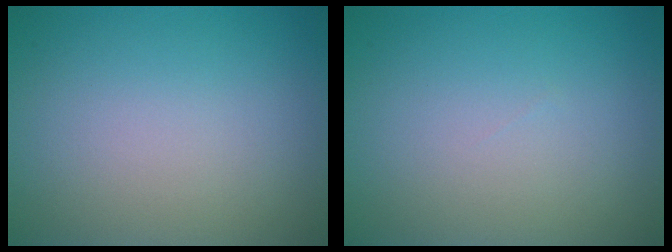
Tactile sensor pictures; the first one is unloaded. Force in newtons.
{"total": 0.0}